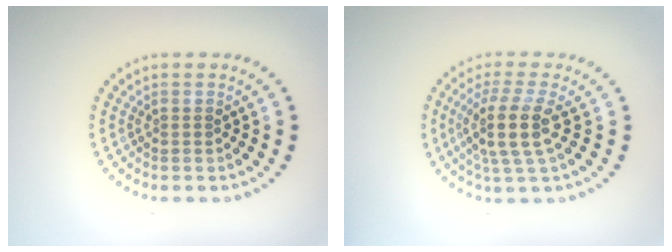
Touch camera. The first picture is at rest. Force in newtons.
{"total": 4.1, "press": 3.4, "slide": 2.4}